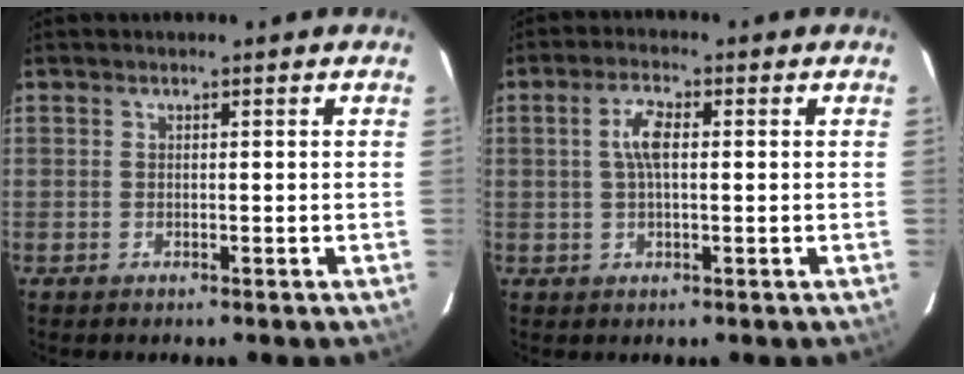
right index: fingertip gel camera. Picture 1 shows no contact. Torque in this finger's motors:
{"motor_torque": [0.56, -0.02, 0.38, 0.10]}